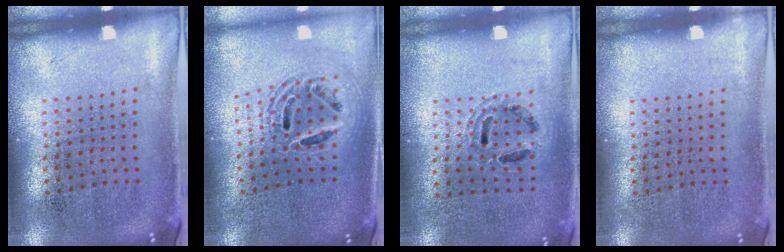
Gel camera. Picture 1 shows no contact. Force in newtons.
{"total": 1.9, "press": 1.6, "slide": 1.1}
{"total": 0.9, "press": 0.9, "slide": 0.1}
{"total": 0.0}